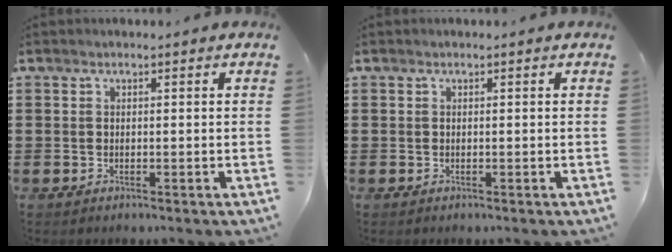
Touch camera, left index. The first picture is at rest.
{"total": 0.0}